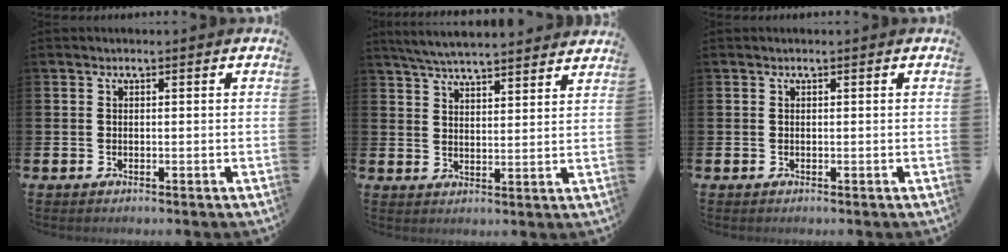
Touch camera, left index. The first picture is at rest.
{"total": 5.8, "force": [5.7, 0.3, 1.2], "torque": [-0.047, -0.026, 0.104]}
{"total": 0.0}